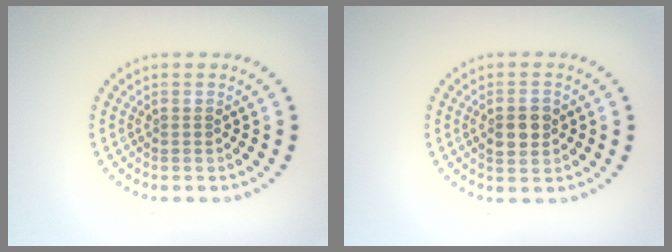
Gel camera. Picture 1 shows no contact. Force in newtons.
{"total": 2.8, "press": 2.8, "slide": 0.1}